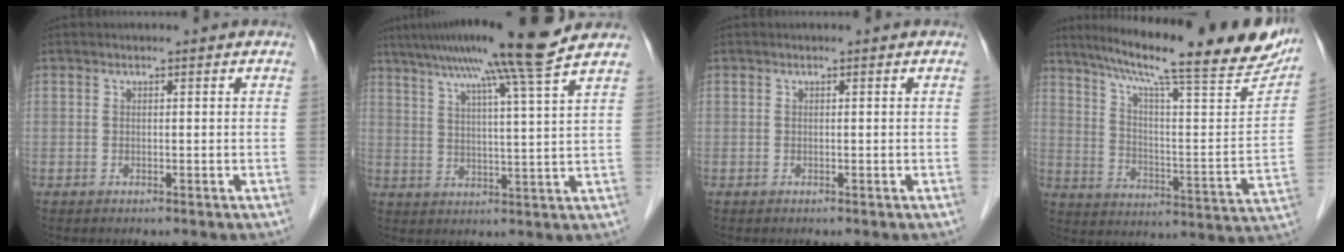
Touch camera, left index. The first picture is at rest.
{"total": 15.1, "force": [12.0, -2.3, 8.9], "torque": [-0.147, 0.003, 0.168]}
{"total": 0.0}
{"total": 27.1, "force": [22.1, 3.0, 15.4], "torque": [-0.240, -0.029, 0.296]}